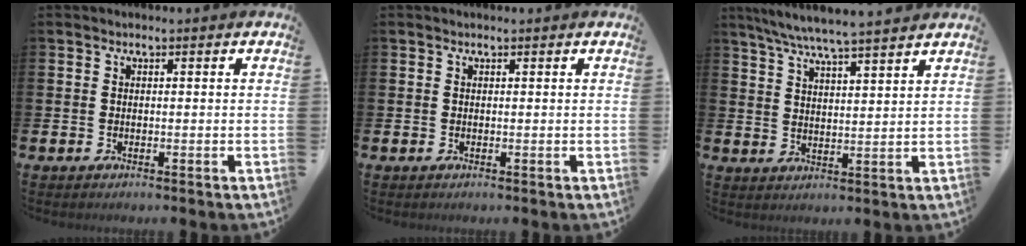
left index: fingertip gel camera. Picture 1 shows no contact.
{"total": 0.0}
{"total": 6.5, "force": [6.1, -0.2, 2.2], "torque": [-0.064, -0.029, 0.109]}